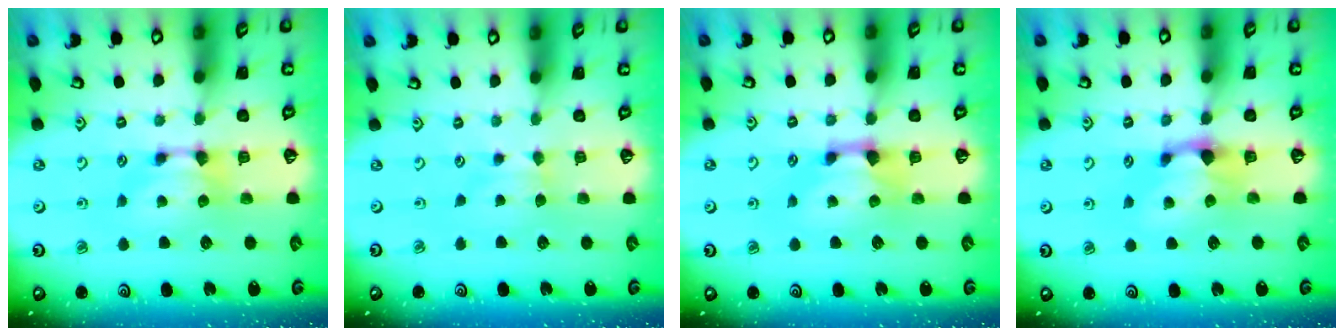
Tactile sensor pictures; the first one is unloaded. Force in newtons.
{"total": 2.1, "press": 2.1, "slide": 0.5}
{"total": 1.6, "press": 1.1, "slide": 1.1}
{"total": 1.2, "press": 0.4, "slide": 1.2}